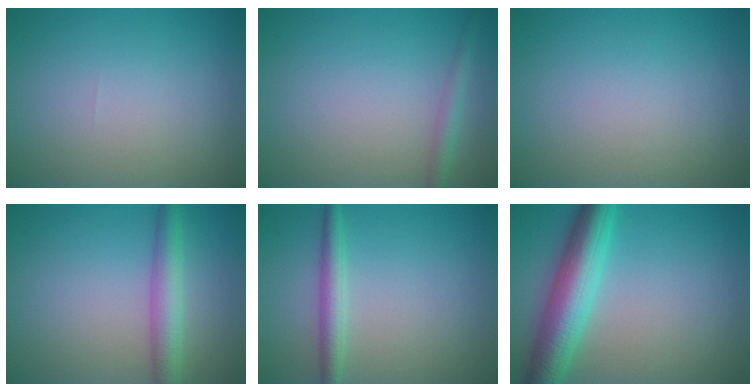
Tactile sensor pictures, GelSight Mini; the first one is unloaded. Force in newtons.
{"total": 1.8, "press": 1.8, "slide": 0.1}
{"total": 0.0}
{"total": 3.9, "press": 3.9, "slide": 0.1}
{"total": 2.4, "press": 2.4, "slide": 0.0}
{"total": 7.1, "press": 7.1, "slide": 0.0}